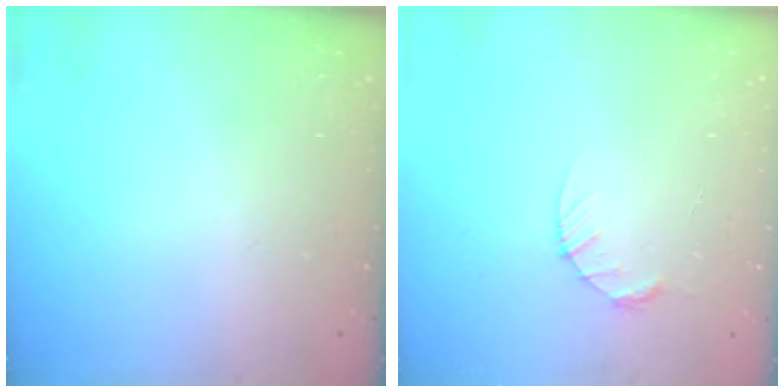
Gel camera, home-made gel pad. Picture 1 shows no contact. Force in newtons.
{"total": 3.7, "press": 3.6, "slide": 0.4}